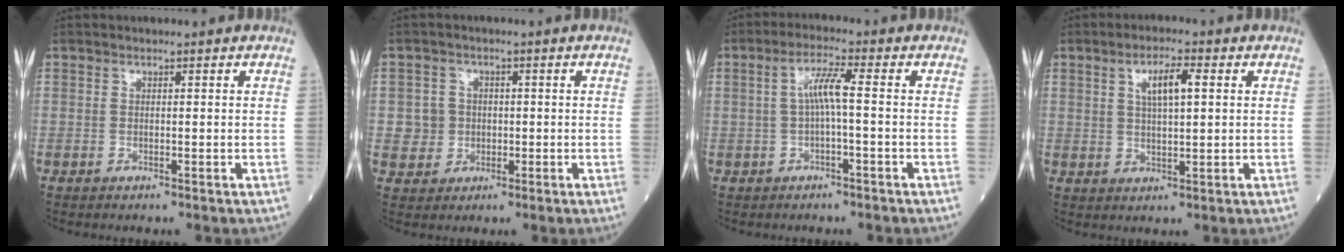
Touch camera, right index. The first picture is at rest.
{"total": 3.9, "force": [0.0, 3.9, 0.4], "torque": [0.005, 0.011, 0.002]}
{"total": 4.3, "force": [0.0, 0.2, 4.3], "torque": [-0.081, 0.015, 0.002]}
{"total": 5.2, "force": [1.7, 1.1, 4.8], "torque": [-0.088, 0.006, 0.032]}